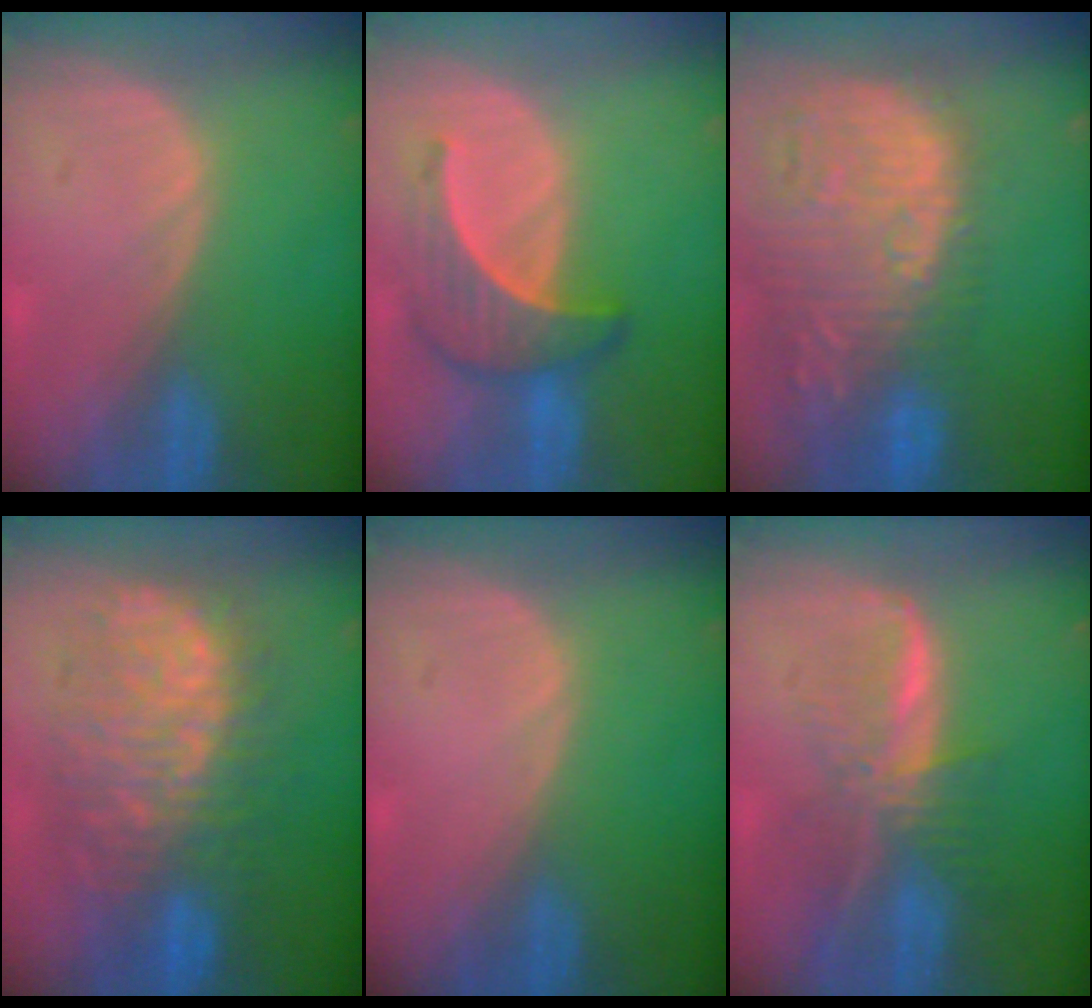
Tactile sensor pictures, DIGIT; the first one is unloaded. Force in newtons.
{"total": 6.4, "press": 6.3, "slide": 0.7}
{"total": 15.6, "press": 13.1, "slide": 8.5}
{"total": 12.3, "press": 12.2, "slide": 1.5}
{"total": 0.0}
{"total": 8.1, "press": 6.8, "slide": 4.4}